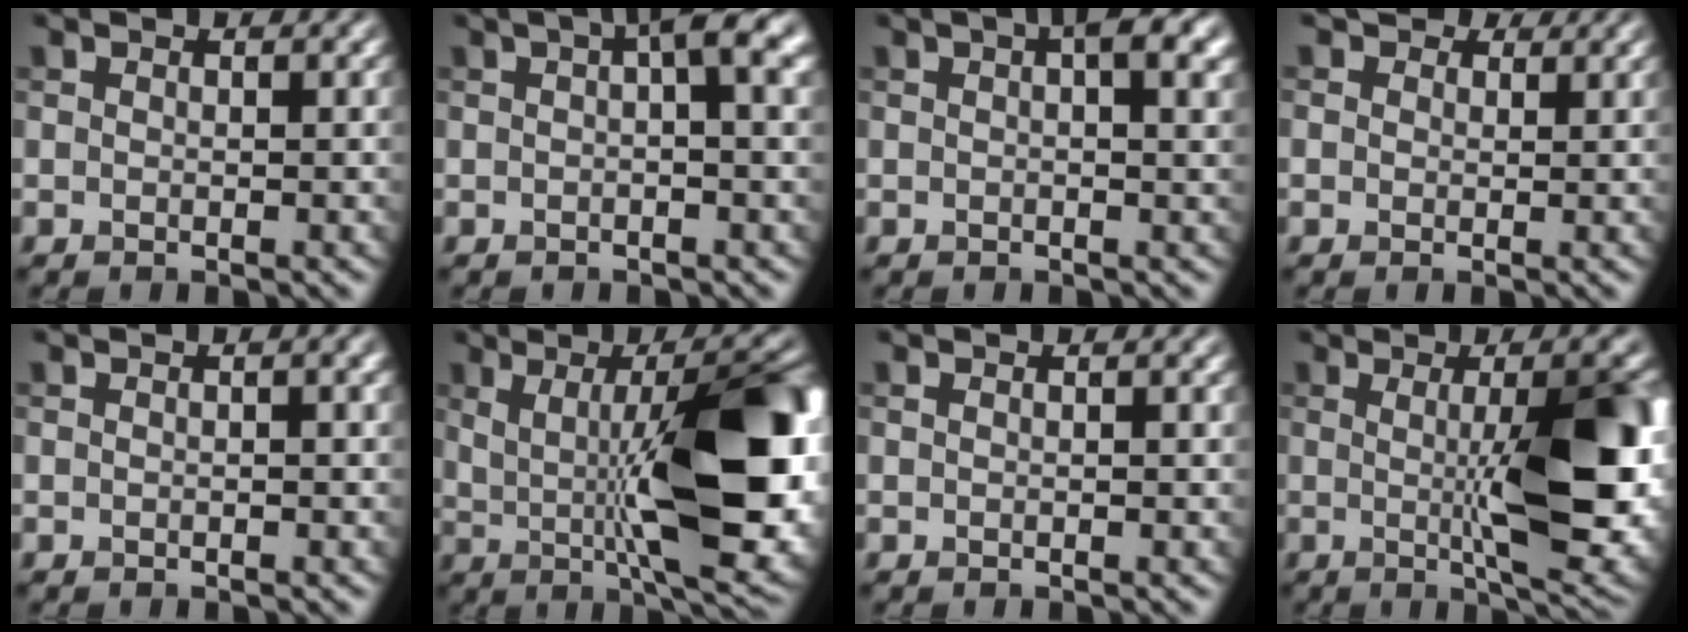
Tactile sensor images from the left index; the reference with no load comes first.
{"total": 4.8, "force": [1.5, 1.0, 4.5], "torque": [-0.062, 0.011, 0.013]}
{"total": 4.5, "force": [1.7, 1.4, 3.9], "torque": [-0.053, 0.007, 0.019]}
{"total": 3.3, "force": [2.0, 2.1, 1.4], "torque": [-0.033, -0.001, 0.020]}
{"total": 0.8, "force": [-0.3, 0.1, 0.8], "torque": [-0.015, 0.002, -0.006]}
{"total": 13.6, "force": [0.4, 4.3, 12.9], "torque": [-0.168, -0.005, 0.009]}
{"total": 0.0}
{"total": 11.3, "force": [-0.1, 2.7, 11.0], "torque": [-0.132, -0.010, 0.006]}